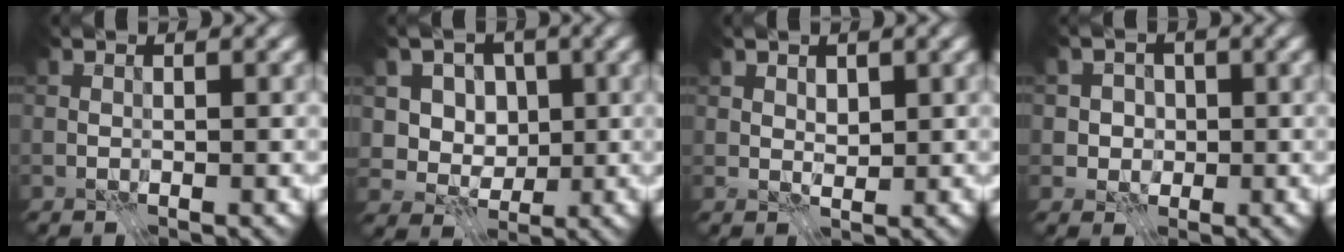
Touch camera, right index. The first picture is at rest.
{"total": 7.2, "force": [1.4, 6.1, 3.6], "torque": [-0.044, 0.013, 0.005]}
{"total": 1.2, "force": [0.7, 0.8, 0.6], "torque": [-0.013, -0.004, 0.012]}
{"total": 2.4, "force": [-0.2, 2.3, 0.6], "torque": [0.005, 0.003, -0.010]}